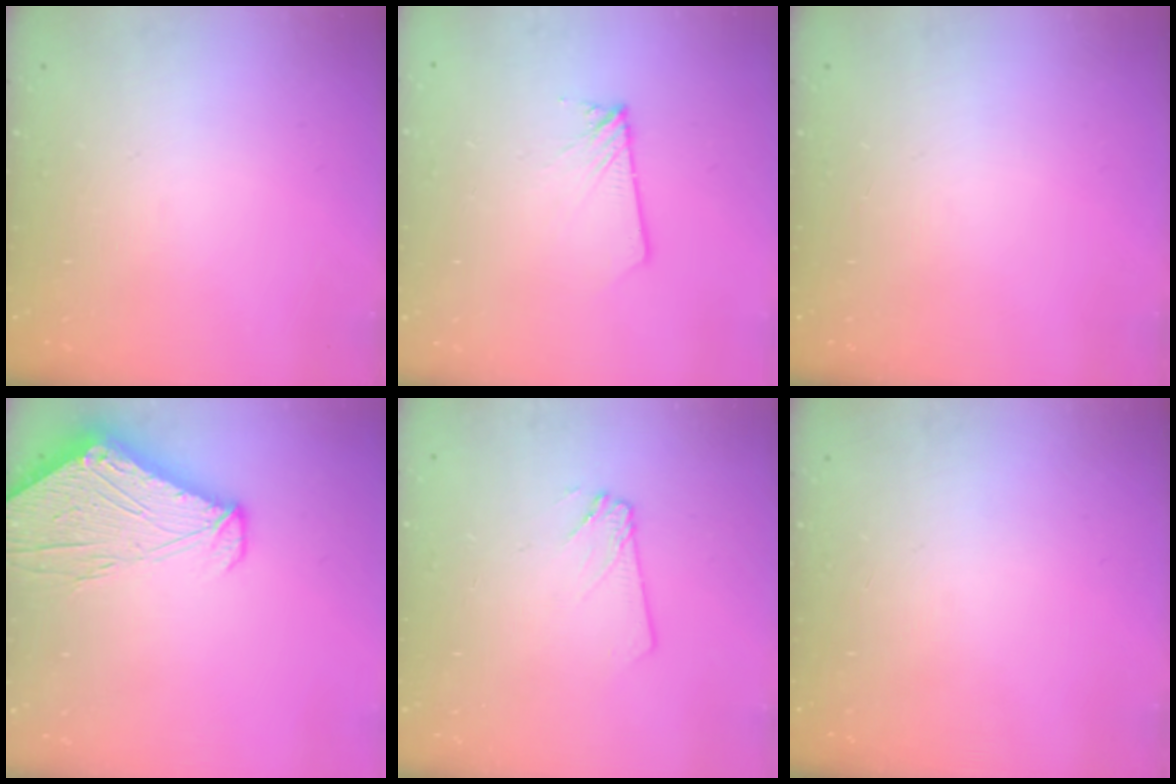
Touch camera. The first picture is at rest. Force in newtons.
{"total": 1.8, "press": 1.8, "slide": 0.1}
{"total": 0.0}
{"total": 10.2, "press": 10.1, "slide": 1.3}
{"total": 2.4, "press": 2.4, "slide": 0.2}
{"total": 0.0}